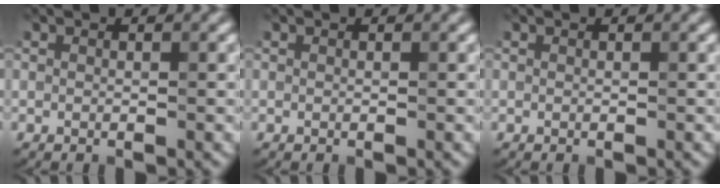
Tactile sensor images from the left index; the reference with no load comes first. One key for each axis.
{"total": 0.0}
{"total": 0.0}